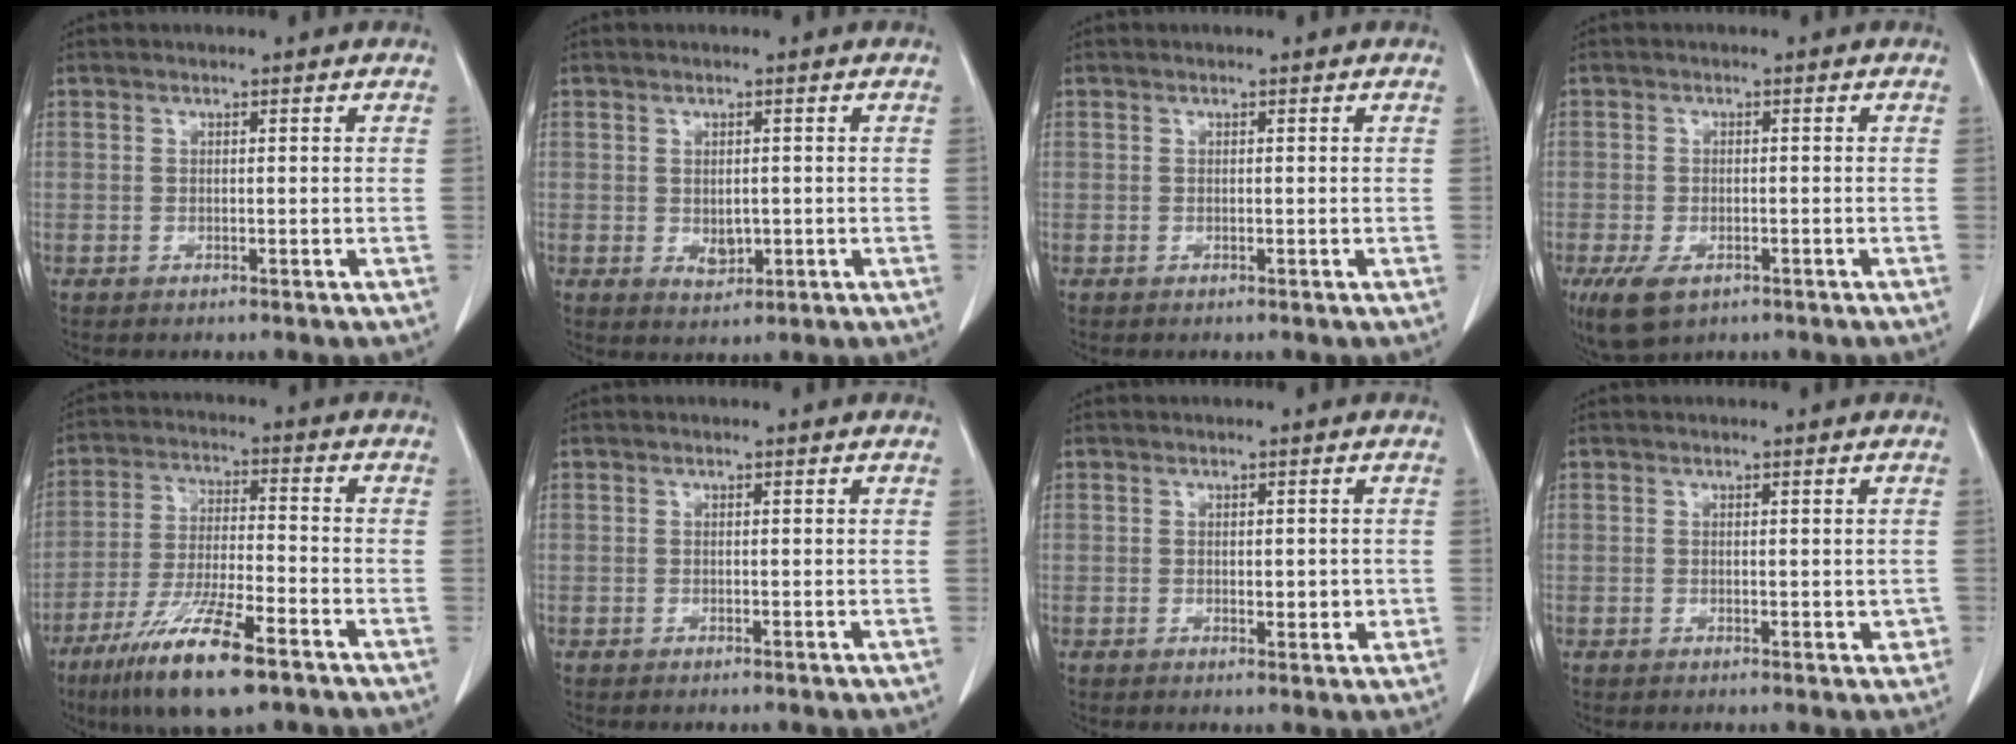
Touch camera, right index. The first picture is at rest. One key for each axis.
{"total": 2.6, "fx": -0.3, "fy": 1.7, "fz": 2.0, "tx": -0.032, "ty": -0.004, "tz": 0.004}
{"total": 0.0}
{"total": 5.4, "fx": -2.9, "fy": 3.0, "fz": 3.3, "tx": -0.071, "ty": -0.009, "tz": -0.042}
{"total": 13.6, "fx": -8.4, "fy": 1.9, "fz": 10.5, "tx": -0.202, "ty": -0.028, "tz": -0.148}
{"total": 0.0}
{"total": 2.6, "fx": -0.1, "fy": 1.3, "fz": 2.3, "tx": -0.029, "ty": -0.003, "tz": 0.002}
{"total": 1.9, "fx": 0.0, "fy": 1.1, "fz": 1.5, "tx": -0.011, "ty": -0.001, "tz": 0.002}